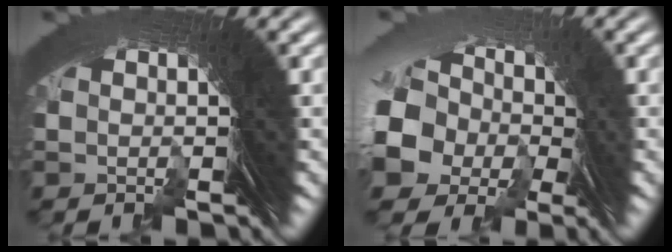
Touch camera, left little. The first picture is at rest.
{"total": 7.5, "force": [-1.7, 6.1, 3.9], "torque": [-0.117, -0.045, -0.009]}